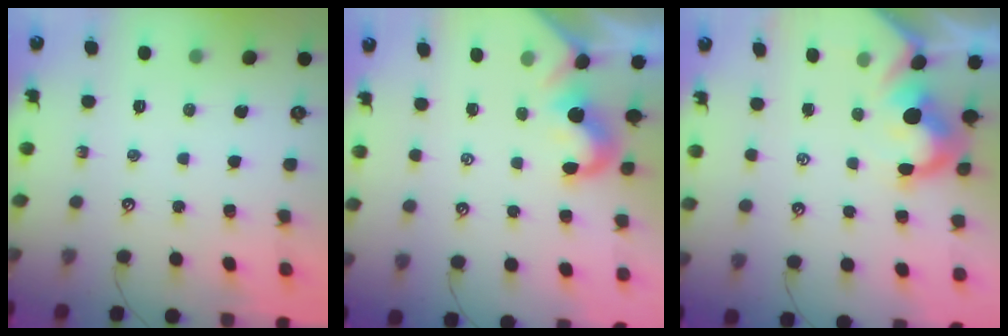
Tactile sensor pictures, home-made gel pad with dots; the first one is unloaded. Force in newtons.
{"total": 0.0}
{"total": 5.8, "press": 5.7, "slide": 1.3}